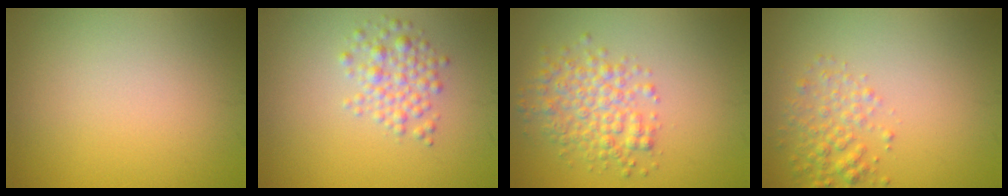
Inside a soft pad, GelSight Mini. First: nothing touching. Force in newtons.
{"total": 2.6, "press": 2.6, "slide": 0.2}
{"total": 4.1, "press": 4.1, "slide": 0.1}
{"total": 2.6, "press": 2.6, "slide": 0.1}